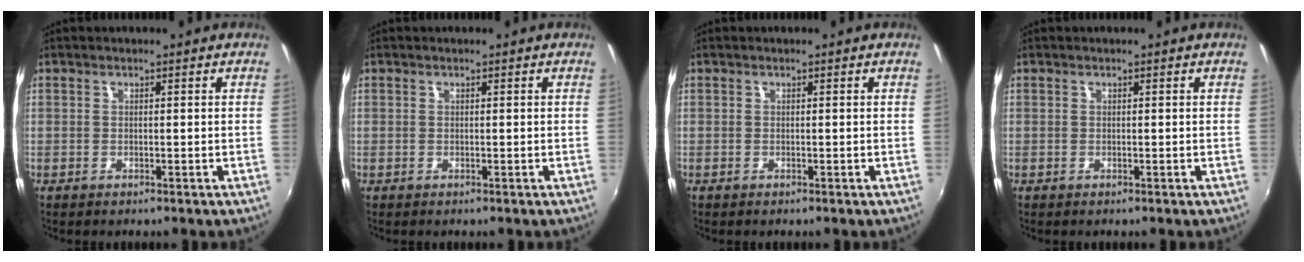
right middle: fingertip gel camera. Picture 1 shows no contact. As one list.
[{"total": 0.0}, {"total": 0.0}, {"total": 0.0}]